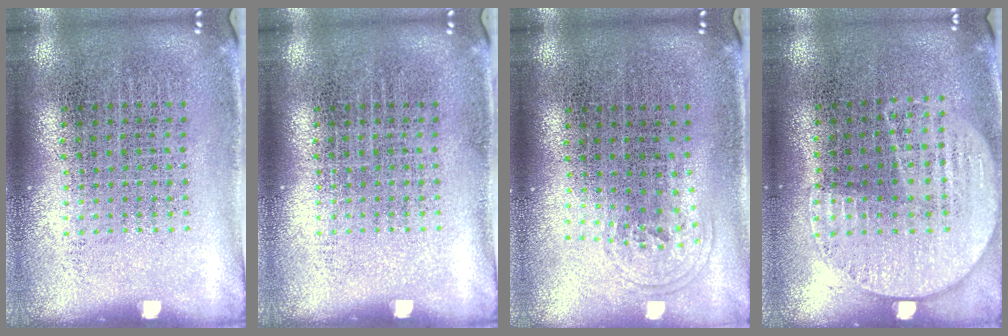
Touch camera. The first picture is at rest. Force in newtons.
{"total": 0.0}
{"total": 0.9, "press": 0.7, "slide": 0.7}
{"total": 1.0, "press": 0.9, "slide": 0.5}